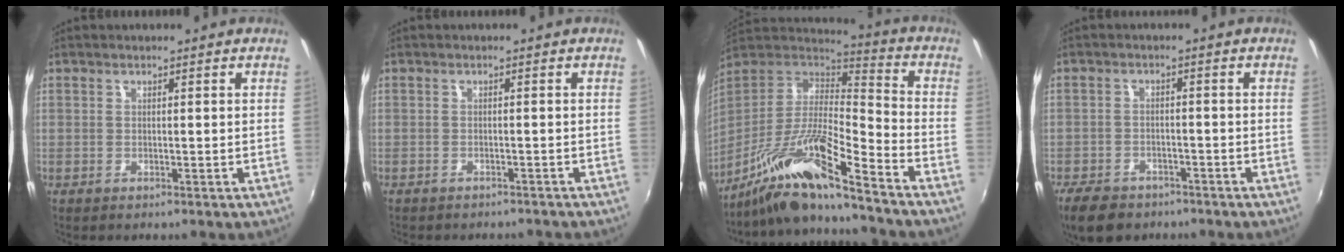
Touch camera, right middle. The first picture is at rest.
{"total": 4.1, "force": [-3.7, 1.4, 1.2], "torque": [-0.030, -0.013, -0.049]}
{"total": 15.2, "force": [-10.9, 0.6, 10.6], "torque": [-0.190, -0.011, -0.216]}
{"total": 8.3, "force": [-6.2, 4.5, 3.3], "torque": [-0.090, -0.005, -0.103]}